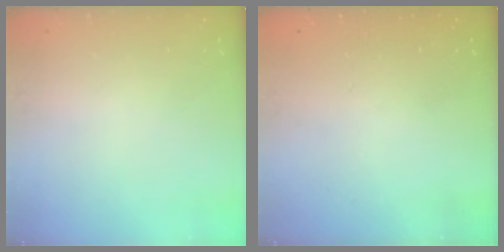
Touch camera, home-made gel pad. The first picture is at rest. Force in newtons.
{"total": 0.0}